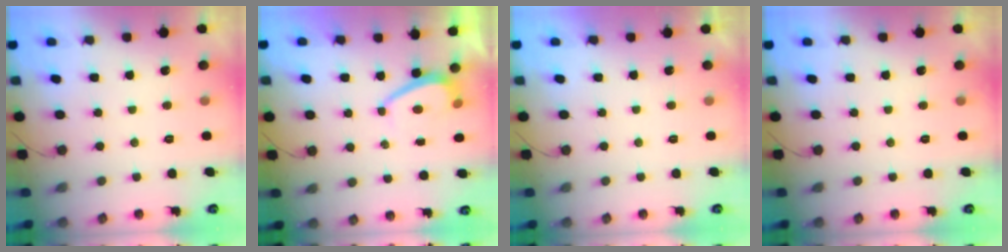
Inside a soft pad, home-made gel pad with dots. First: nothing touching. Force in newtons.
{"total": 1.2, "press": 1.1, "slide": 0.5}
{"total": 2.1, "press": 2.0, "slide": 0.4}
{"total": 0.0}